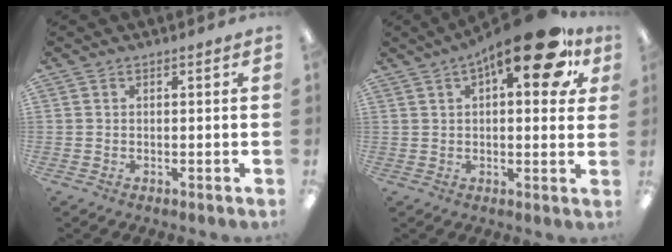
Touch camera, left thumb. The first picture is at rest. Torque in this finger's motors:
{"motor_torque": [-0.09, 1.02, 1.34, -1.43, 0.31]}